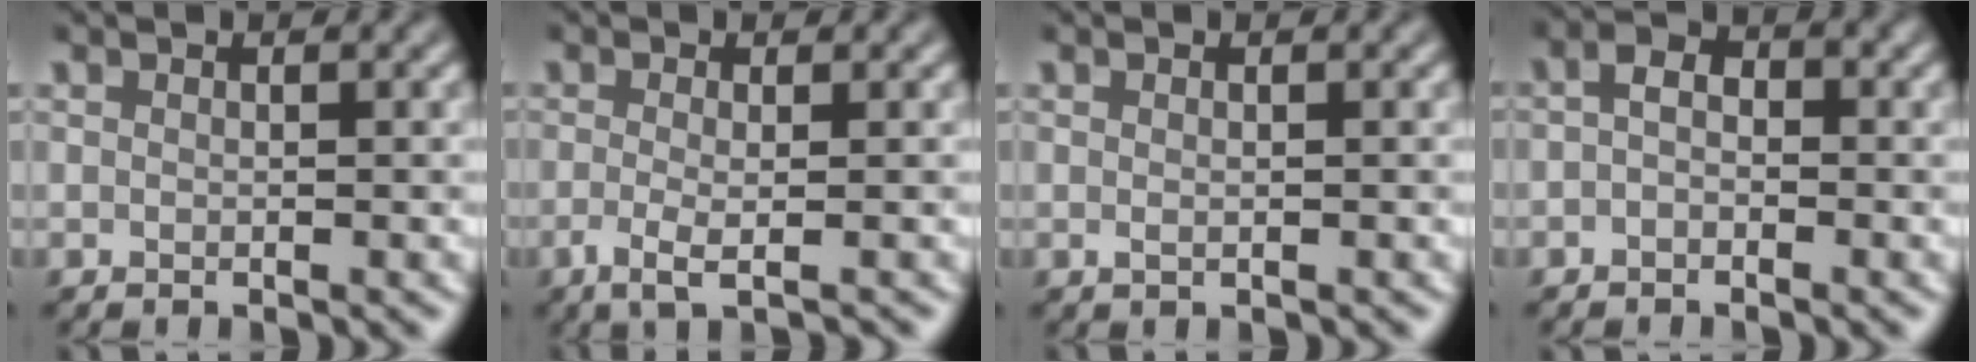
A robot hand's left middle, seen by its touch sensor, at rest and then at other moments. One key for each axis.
{"total": 2.8, "fx": -0.7, "fy": 0.7, "fz": 2.6, "tx": -0.044, "ty": -0.006, "tz": -0.017}
{"total": 0.6, "fx": 0.1, "fy": 0.2, "fz": 0.6, "tx": -0.011, "ty": 0.001, "tz": 0.002}
{"total": 1.7, "fx": -0.5, "fy": 1.1, "fz": 1.2, "tx": -0.023, "ty": 0.005, "tz": -0.014}